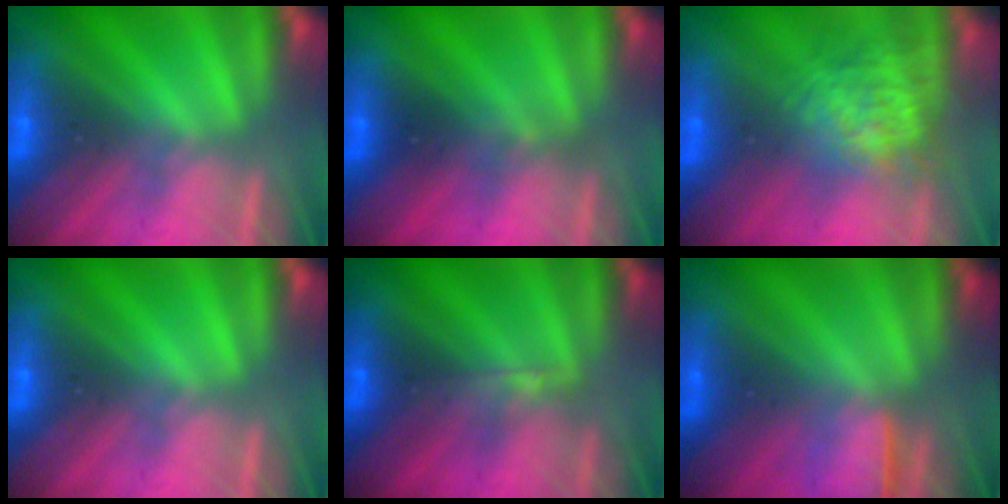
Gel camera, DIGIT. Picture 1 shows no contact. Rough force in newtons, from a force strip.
{"total": 2.3}
{"total": 7.7}
{"total": 0.0}
{"total": 2.8}
{"total": 1.3}